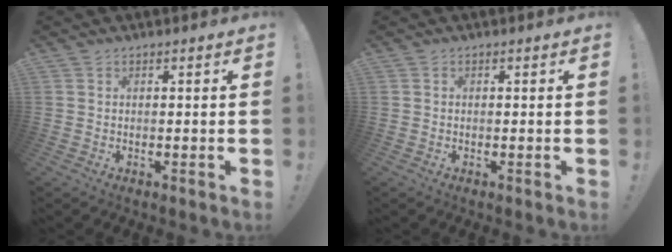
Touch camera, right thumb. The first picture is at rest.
{"total": 0.0}